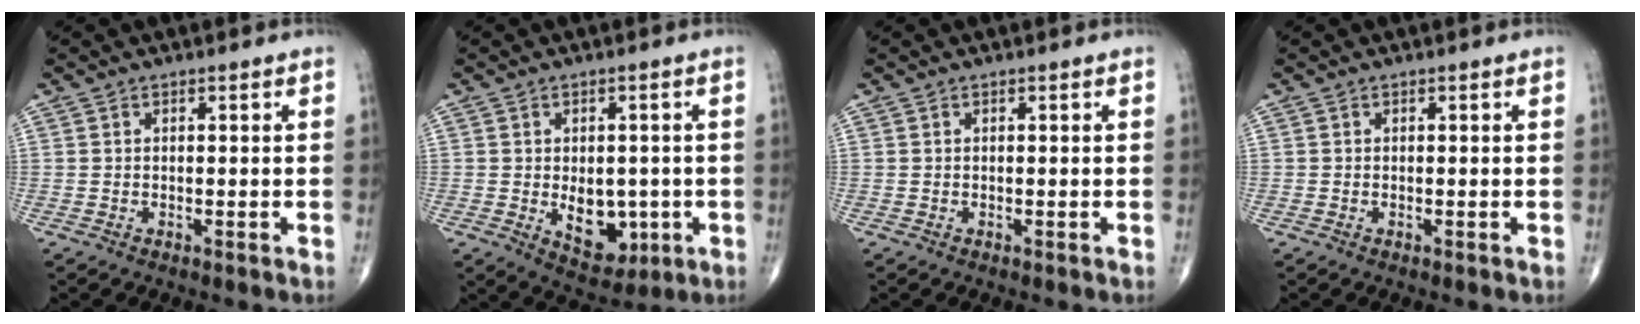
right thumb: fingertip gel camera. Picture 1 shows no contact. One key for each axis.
{"total": 8.5, "fx": -1.4, "fy": 5.6, "fz": 6.2, "tx": -0.050, "ty": -0.004, "tz": -0.004}
{"total": 0.0}
{"total": 0.0}